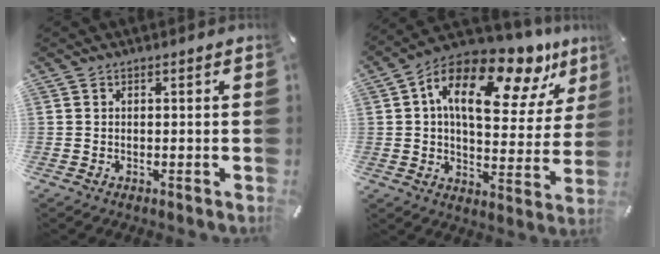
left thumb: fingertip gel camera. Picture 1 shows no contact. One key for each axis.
{"total": 20.0, "fx": 11.0, "fy": 9.7, "fz": 13.5, "tx": -0.221, "ty": -0.066, "tz": 0.183}